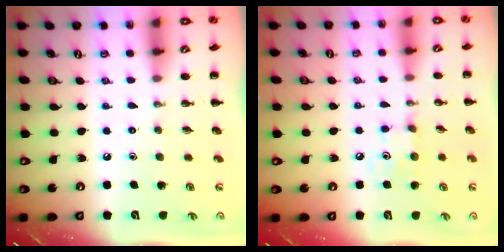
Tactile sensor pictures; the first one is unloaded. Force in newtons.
{"total": 8.0, "press": 7.9, "slide": 1.3}